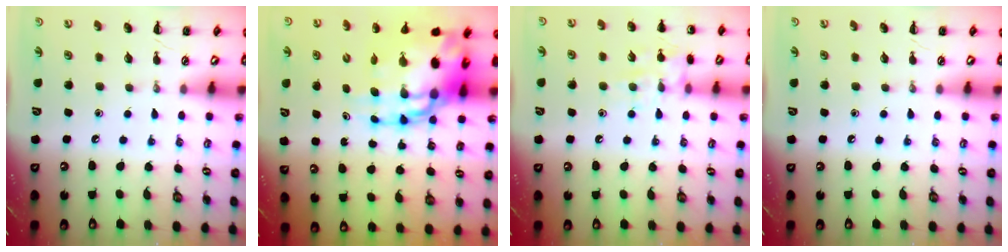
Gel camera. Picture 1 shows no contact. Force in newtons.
{"total": 18.9, "press": 18.1, "slide": 5.4}
{"total": 10.2, "press": 10.1, "slide": 1.4}
{"total": 0.0}